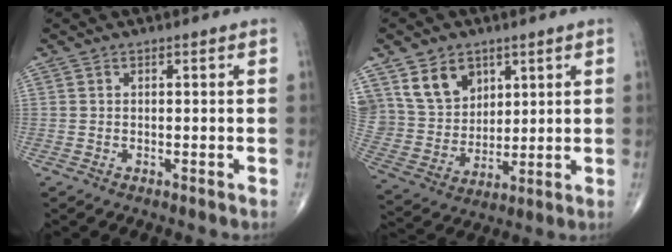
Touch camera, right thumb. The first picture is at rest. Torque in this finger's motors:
{"motor_torque": [-0.15, 0.47, 0.77, 0.75, 0.10]}